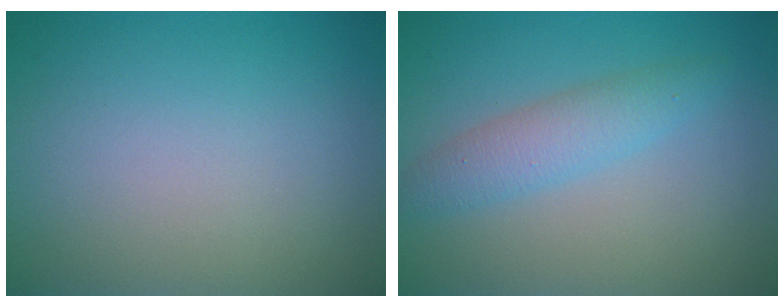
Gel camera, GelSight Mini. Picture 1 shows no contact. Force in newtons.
{"total": 2.9, "press": 2.9, "slide": 0.1}